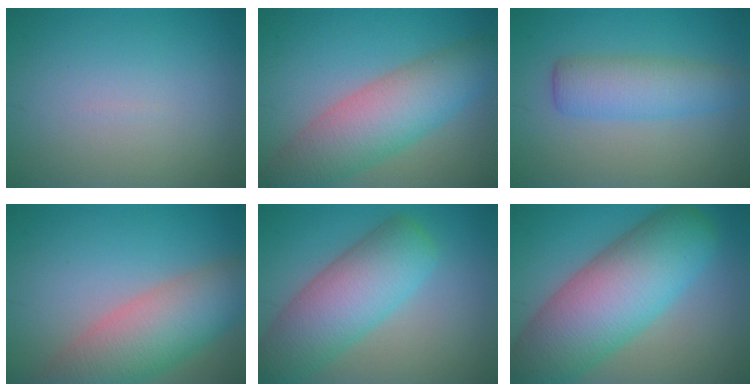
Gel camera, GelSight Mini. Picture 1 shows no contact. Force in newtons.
{"total": 7.8, "press": 7.8, "slide": 0.5}
{"total": 4.4, "press": 4.4, "slide": 0.2}
{"total": 8.4, "press": 8.4, "slide": 0.4}
{"total": 8.4, "press": 8.4, "slide": 0.4}
{"total": 12.5, "press": 12.5, "slide": 0.6}